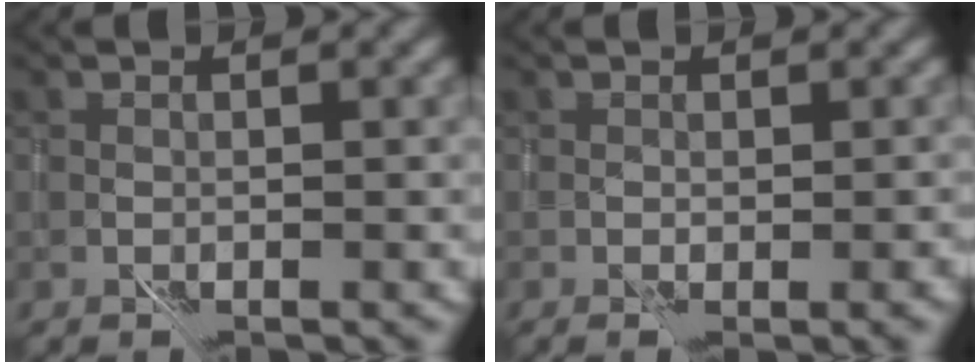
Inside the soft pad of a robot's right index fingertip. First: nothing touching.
{"total": 1.7, "force": [-0.3, 0.5, 1.6], "torque": [-0.024, -0.003, 0.006]}